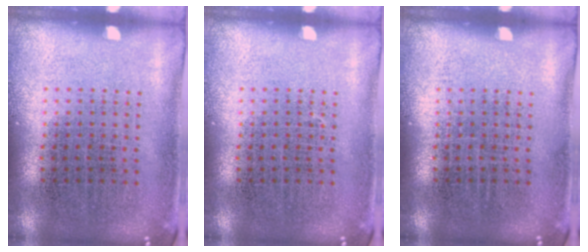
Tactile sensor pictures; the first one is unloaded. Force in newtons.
{"total": 0.0}
{"total": 0.0}